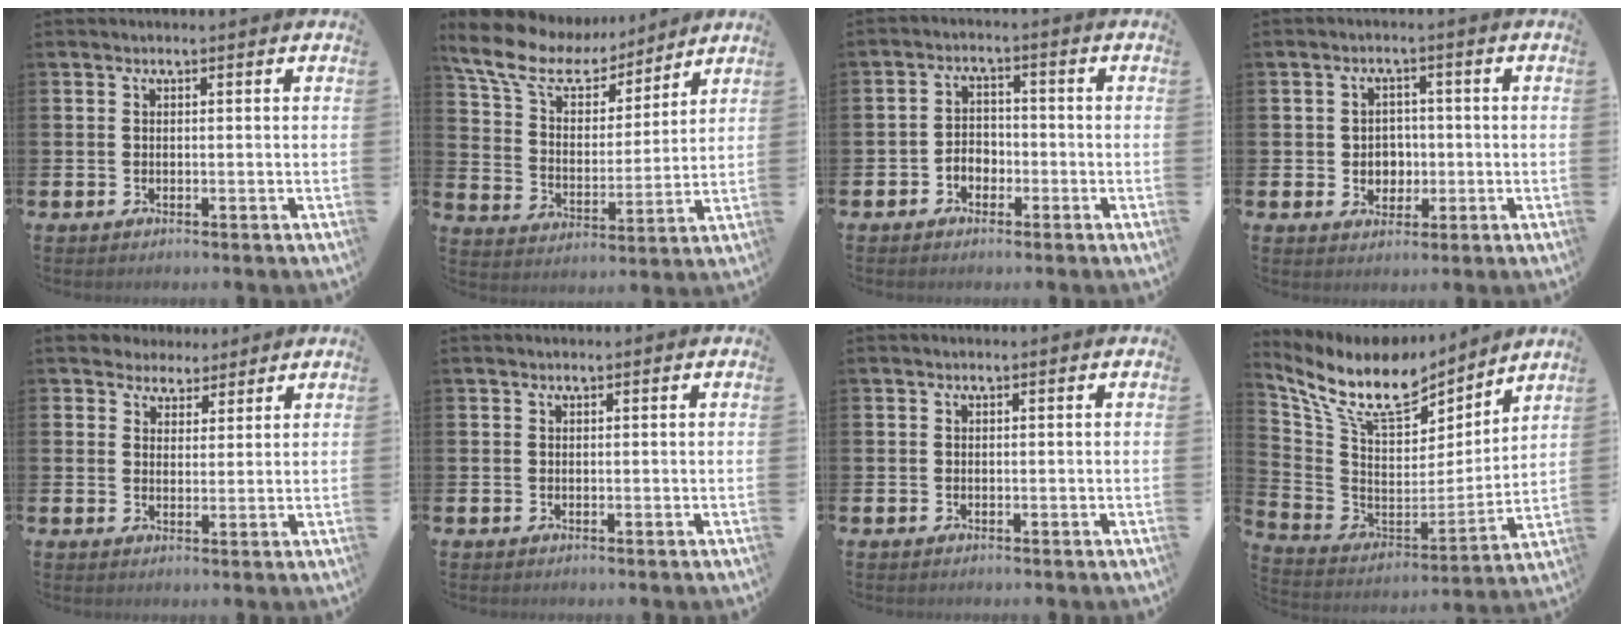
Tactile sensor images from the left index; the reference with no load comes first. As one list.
[{"total": 9.8, "force": [8.2, 4.1, 3.5], "torque": [-0.107, -0.050, 0.146]}, {"total": 2.7, "force": [-2.0, 1.8, 0.5], "torque": [-0.014, 0.008, -0.044]}, {"total": 2.9, "force": [-0.3, 2.7, 0.9], "torque": [-0.011, 0.000, -0.015]}, {"total": 3.5, "force": [2.9, 1.8, -0.5], "torque": [-0.006, -0.011, 0.052]}, {"total": 0.0}, {"total": 0.0}, {"total": 11.0, "force": [8.8, 4.5, 4.9], "torque": [-0.141, -0.058, 0.156]}]